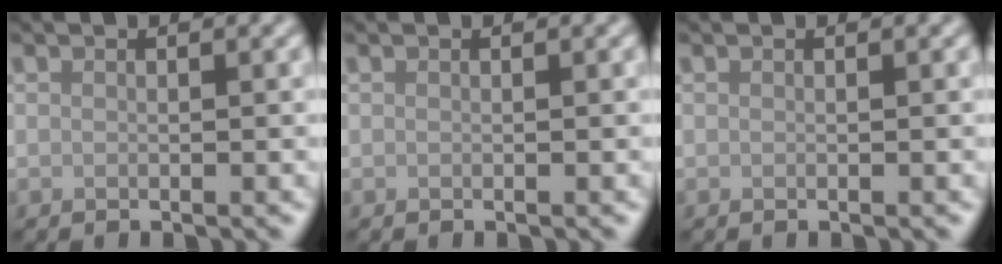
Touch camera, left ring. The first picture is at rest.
{"total": 0.0}
{"total": 0.0}